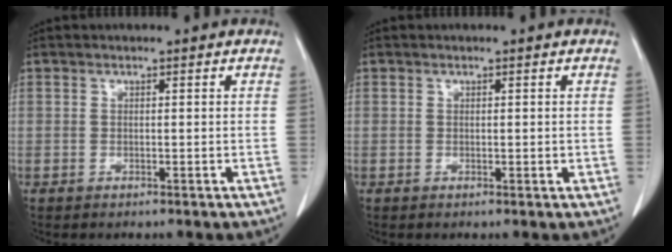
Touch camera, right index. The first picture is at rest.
{"total": 0.8, "force": [0.0, 0.3, 0.7], "torque": [-0.011, -0.004, 0.004]}